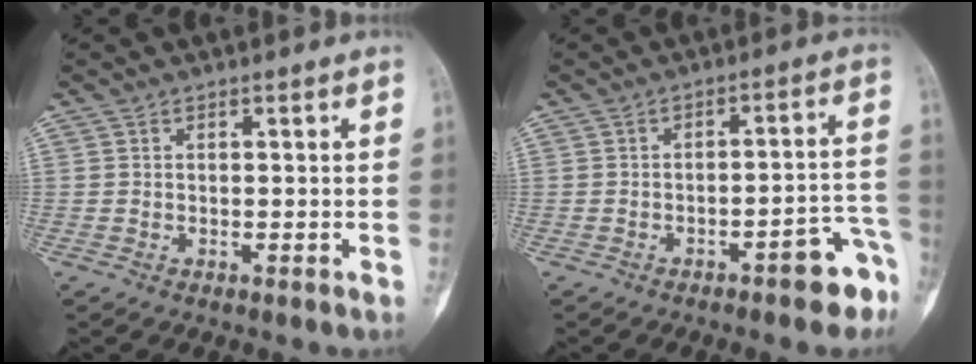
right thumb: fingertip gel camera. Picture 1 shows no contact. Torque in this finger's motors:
{"motor_torque": [1.23, 0.47, 0.58, -0.60, 0.22]}